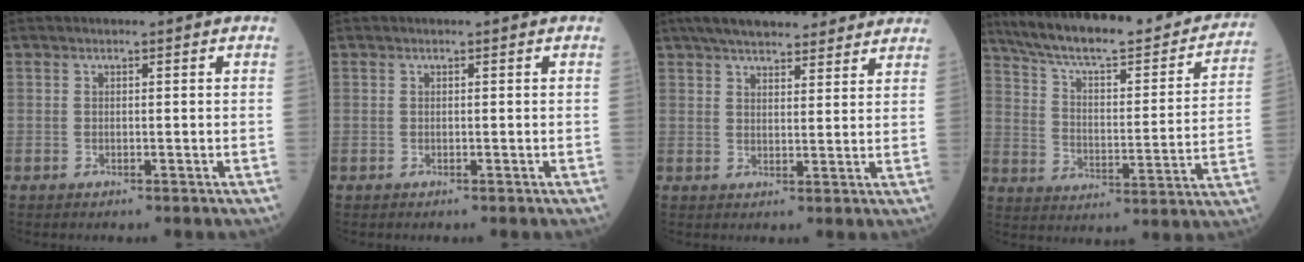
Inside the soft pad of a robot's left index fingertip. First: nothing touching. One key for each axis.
{"total": 0.0}
{"total": 15.1, "fx": 12.9, "fy": 3.9, "fz": 6.9, "tx": -0.097, "ty": 0.036, "tz": 0.177}
{"total": 26.8, "fx": 22.8, "fy": 5.5, "fz": 13.0, "tx": -0.197, "ty": -0.019, "tz": 0.306}